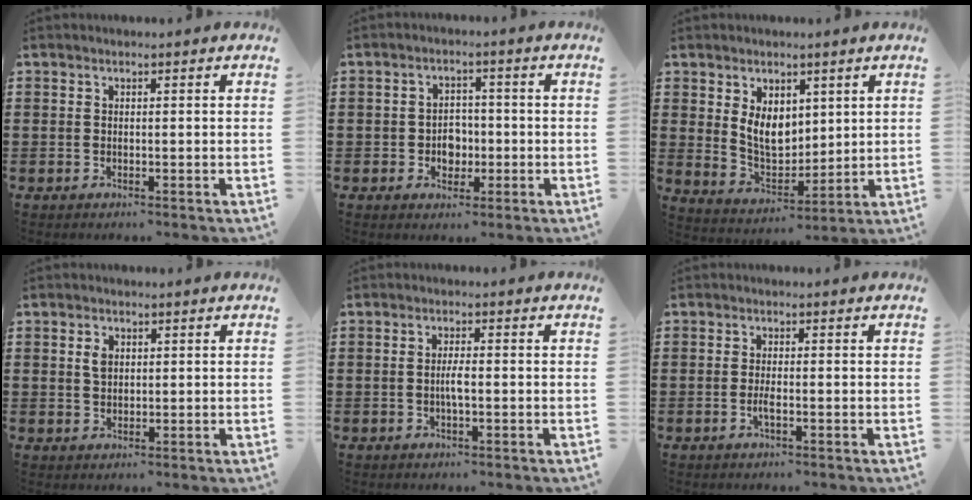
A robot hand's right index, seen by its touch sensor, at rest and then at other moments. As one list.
[{"total": 3.4, "force": [-0.9, 2.9, 1.5], "torque": [-0.029, 0.002, -0.023]}, {"total": 6.7, "force": [2.5, 4.7, 4.1], "torque": [-0.075, 0.001, 0.044]}, {"total": 2.2, "force": [0.6, 1.3, 1.6], "torque": [-0.035, 0.005, 0.012]}, {"total": 2.5, "force": [-0.5, 0.5, 2.4], "torque": [-0.052, 0.000, -0.012]}, {"total": 2.0, "force": [-0.8, 0.3, 1.8], "torque": [-0.040, -0.003, -0.016]}]